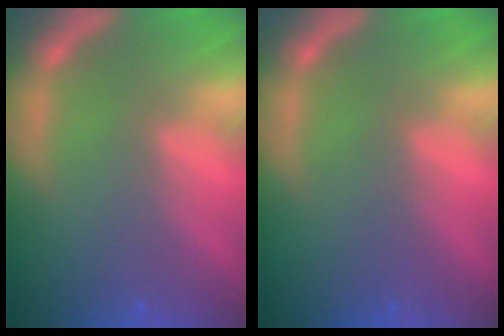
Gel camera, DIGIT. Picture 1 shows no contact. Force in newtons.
{"total": 0.0}